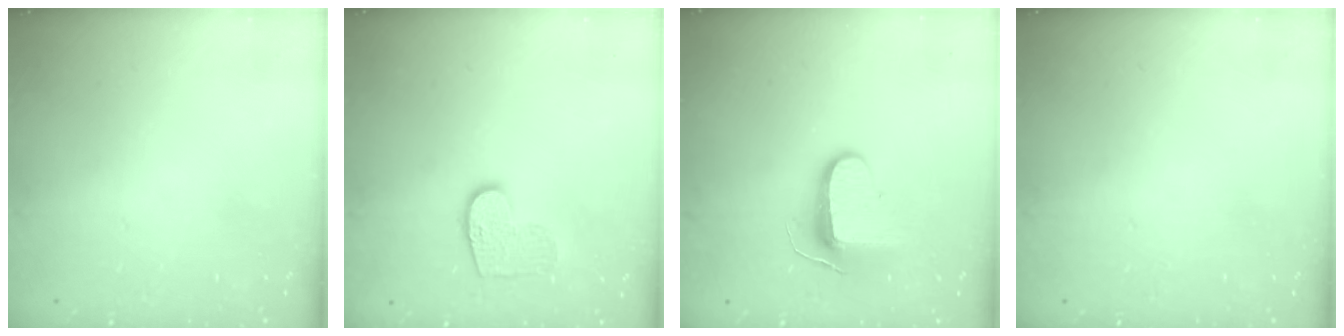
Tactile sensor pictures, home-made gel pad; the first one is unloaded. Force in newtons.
{"total": 9.3, "press": 9.3, "slide": 0.4}
{"total": 10.4, "press": 10.3, "slide": 0.9}
{"total": 0.0}